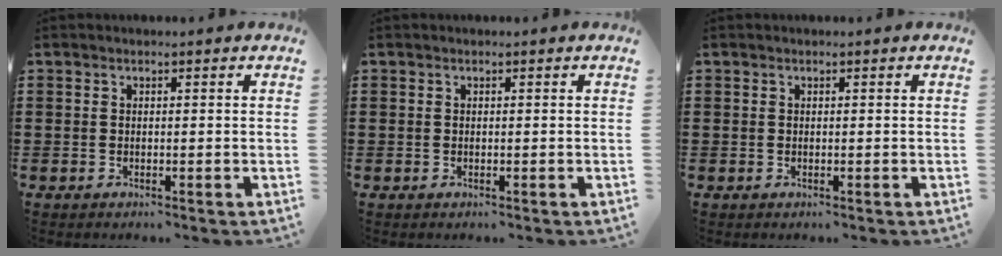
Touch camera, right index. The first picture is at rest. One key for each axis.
{"total": 0.0}
{"total": 0.0}